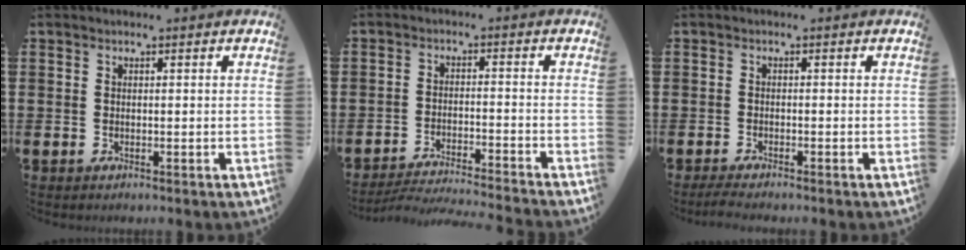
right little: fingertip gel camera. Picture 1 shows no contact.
{"total": 3.3, "force": [-3.2, -0.3, 0.8], "torque": [-0.013, -0.002, -0.065]}
{"total": 1.3, "force": [-1.0, 0.0, 0.8], "torque": [-0.013, -0.002, -0.018]}